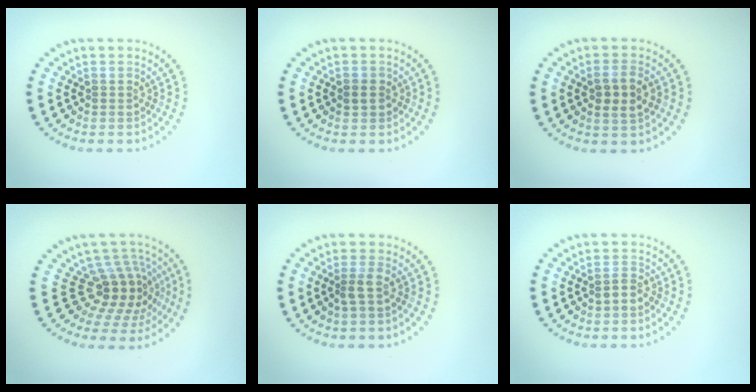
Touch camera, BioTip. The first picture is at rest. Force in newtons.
{"total": 1.2, "press": 1.2, "slide": 0.3}
{"total": 2.6, "press": 2.6, "slide": 0.4}
{"total": 4.7, "press": 3.7, "slide": 2.9}
{"total": 1.5, "press": 1.2, "slide": 0.9}
{"total": 1.2, "press": 1.2, "slide": 0.4}